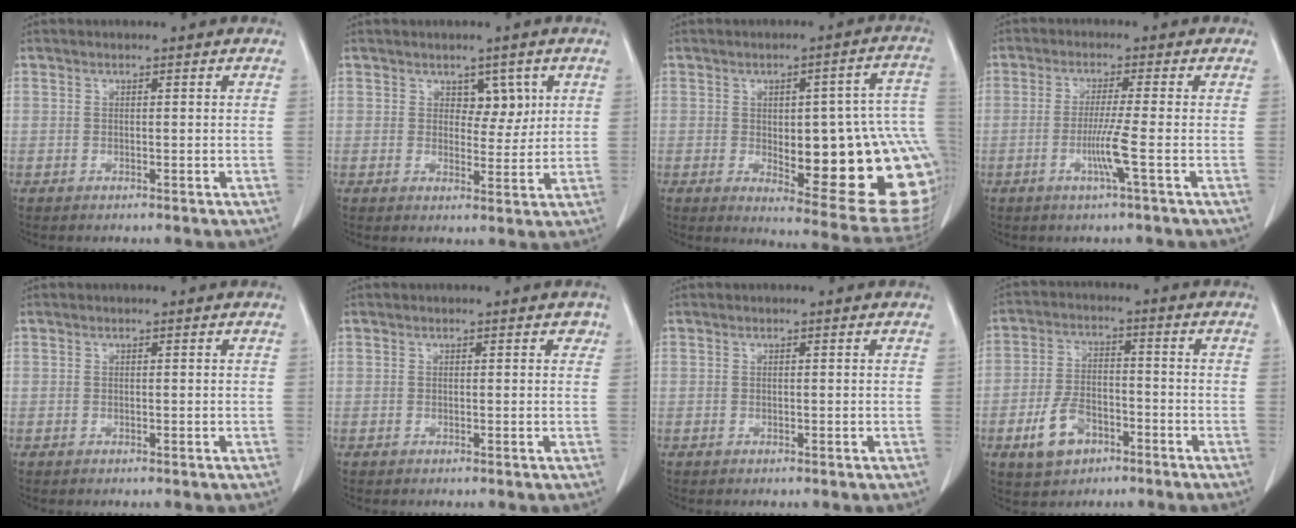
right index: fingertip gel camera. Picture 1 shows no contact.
{"total": 3.7, "force": [1.6, 2.2, 2.4], "torque": [-0.025, 0.001, 0.025]}
{"total": 23.7, "force": [-3.1, 6.2, 22.7], "torque": [-0.200, 0.014, -0.016]}
{"total": 4.9, "force": [-1.5, -1.2, 4.5], "torque": [-0.088, -0.012, -0.032]}
{"total": 0.0}
{"total": 0.9, "force": [0.5, 0.6, 0.4], "torque": [0.003, 0.002, 0.000]}
{"total": 0.0}
{"total": 7.6, "force": [-3.8, 4.5, 4.7], "torque": [-0.103, 0.005, -0.065]}